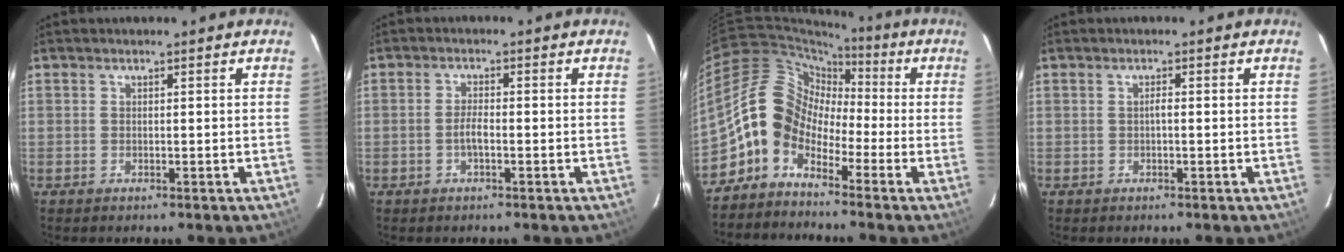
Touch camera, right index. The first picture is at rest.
{"total": 2.2, "force": [-0.9, 0.5, 2.0], "torque": [-0.041, 0.001, -0.019]}
{"total": 9.3, "force": [-4.2, 7.1, 4.3], "torque": [-0.072, 0.030, -0.108]}
{"total": 0.7, "force": [-0.2, 0.1, 0.7], "torque": [-0.011, 0.005, -0.004]}